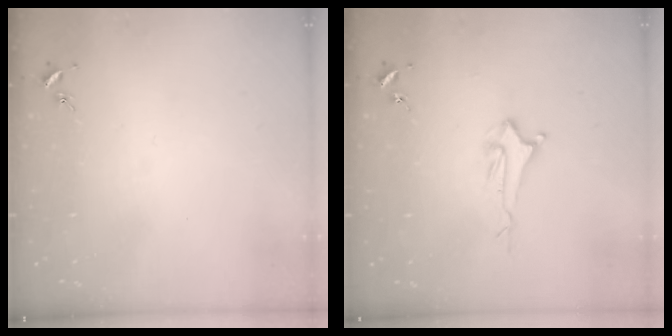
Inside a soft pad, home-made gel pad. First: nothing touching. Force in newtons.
{"total": 2.0, "press": 2.0, "slide": 0.4}